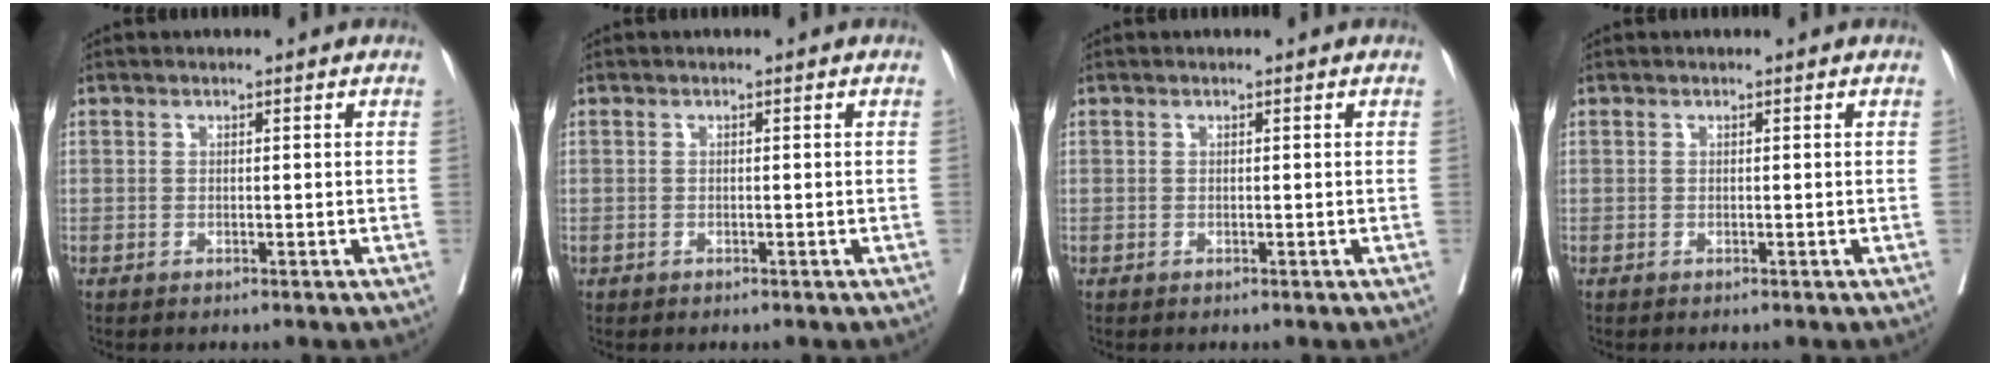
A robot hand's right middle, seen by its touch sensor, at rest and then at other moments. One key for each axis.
{"total": 0.6, "fx": 0.6, "fy": -0.1, "fz": 0.0, "tx": 0.000, "ty": 0.003, "tz": 0.011}
{"total": 0.0}
{"total": 0.0}